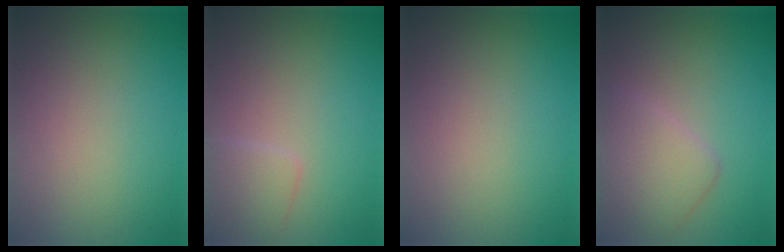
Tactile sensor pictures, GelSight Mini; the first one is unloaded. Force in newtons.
{"total": 1.9, "press": 1.9, "slide": 0.1}
{"total": 0.0}
{"total": 3.8, "press": 3.8, "slide": 0.2}